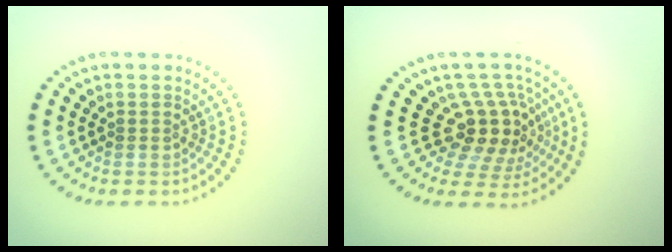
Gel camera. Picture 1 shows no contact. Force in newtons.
{"total": 4.6, "press": 3.8, "slide": 2.6}